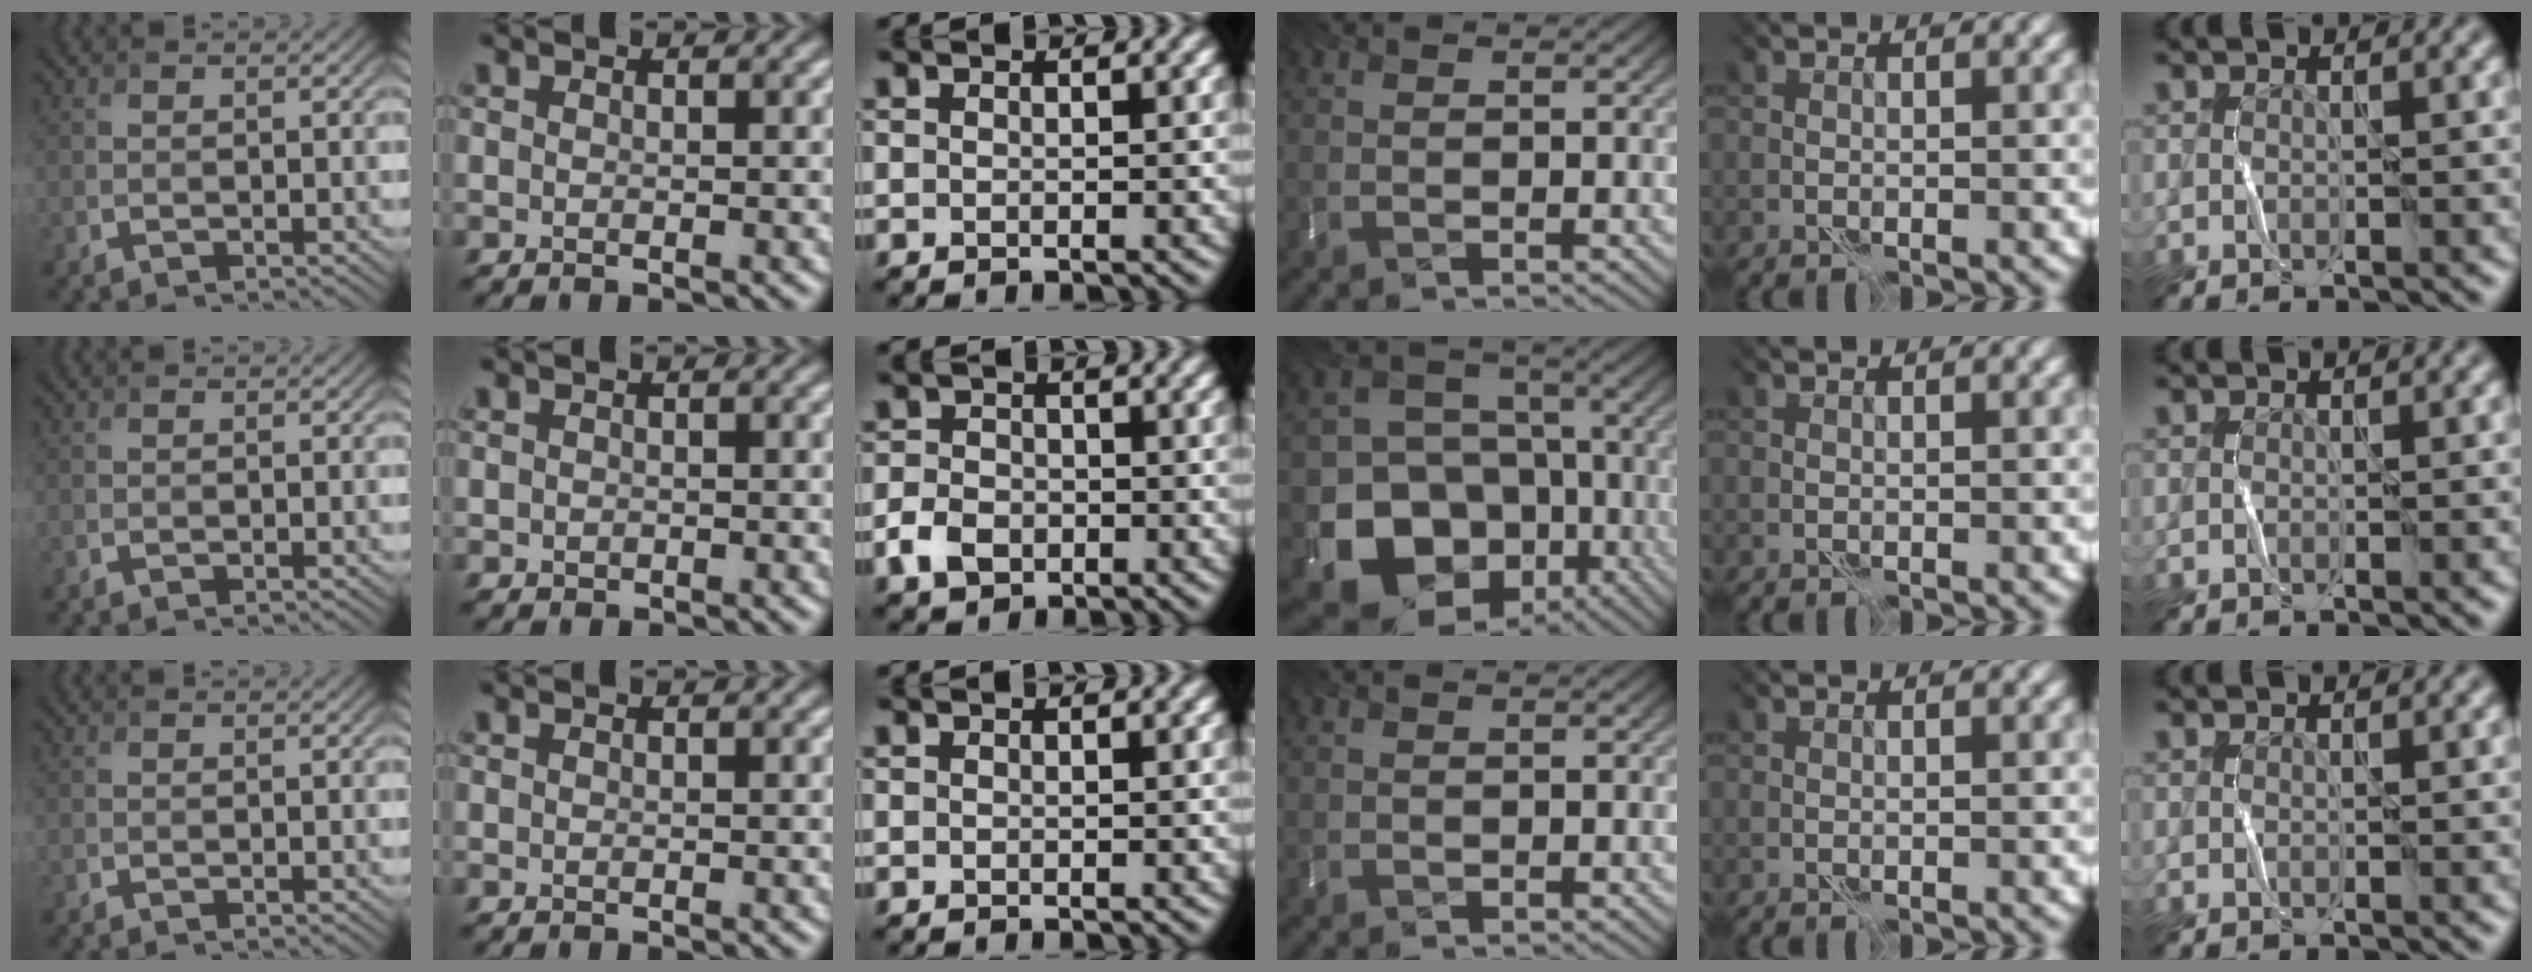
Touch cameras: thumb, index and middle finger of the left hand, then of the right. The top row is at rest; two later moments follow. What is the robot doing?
{"motion": "fold", "object": "bubble wrap"}